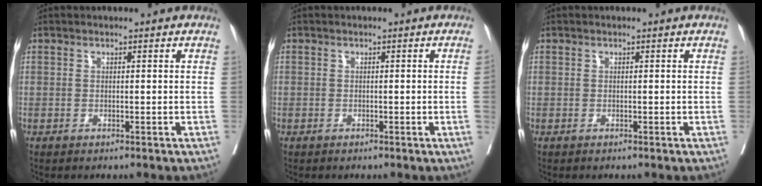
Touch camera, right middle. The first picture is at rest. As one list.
[{"total": 0.8, "force": [-0.1, -0.3, 0.7], "torque": [-0.008, 0.000, -0.001]}, {"total": 0.0}]